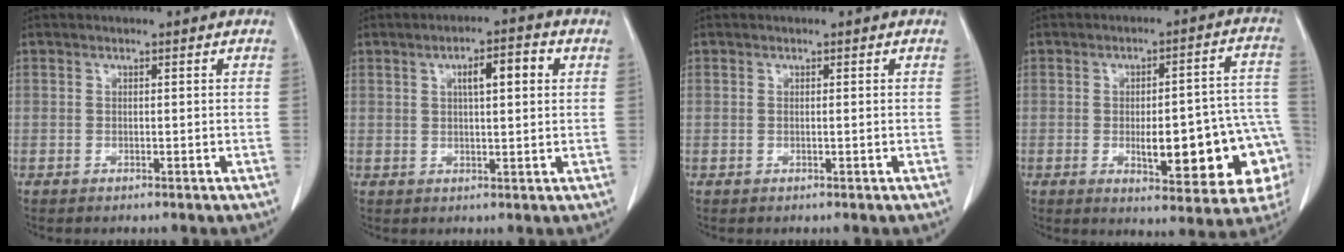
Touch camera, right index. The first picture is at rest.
{"total": 6.4, "force": [1.9, 1.7, 5.9], "torque": [-0.099, 0.015, 0.032]}
{"total": 0.9, "force": [-0.1, 0.3, 0.8], "torque": [-0.027, 0.005, 0.004]}
{"total": 20.1, "force": [-4.9, 5.8, 18.7], "torque": [-0.161, 0.035, -0.040]}